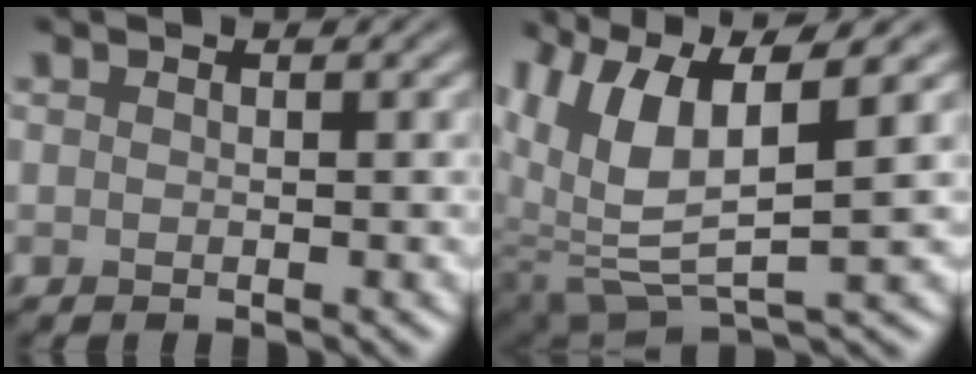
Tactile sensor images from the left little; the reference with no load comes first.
{"total": 8.2, "force": [2.8, 2.9, 7.1], "torque": [-0.154, 0.001, 0.055]}